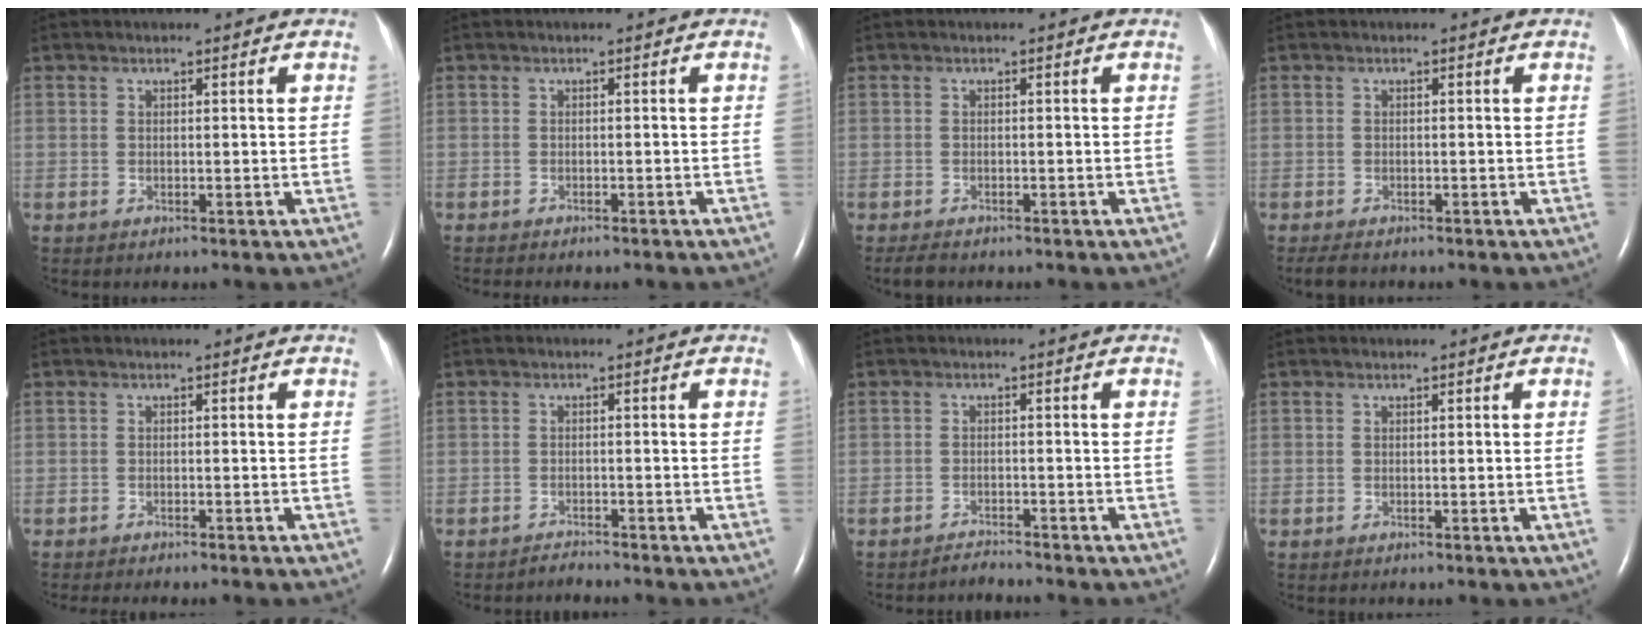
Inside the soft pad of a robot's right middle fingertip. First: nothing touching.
{"total": 5.0, "force": [-4.3, 1.2, 2.3], "torque": [-0.029, -0.008, -0.046]}
{"total": 1.6, "force": [-1.4, 0.5, 0.7], "torque": [-0.019, -0.005, -0.020]}
{"total": 1.9, "force": [-1.5, 0.6, 0.9], "torque": [-0.021, -0.005, -0.021]}
{"total": 4.4, "force": [-3.8, 0.6, 2.2], "torque": [-0.028, -0.007, -0.043]}
{"total": 1.2, "force": [-1.1, -0.2, -0.4], "torque": [0.006, -0.009, -0.016]}
{"total": 1.5, "force": [-1.4, -0.3, -0.5], "torque": [0.008, -0.012, -0.021]}
{"total": 0.6, "force": [0.0, -0.3, 0.6], "torque": [-0.007, -0.001, -0.002]}